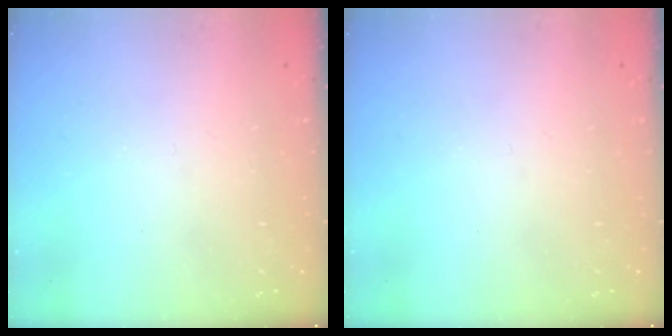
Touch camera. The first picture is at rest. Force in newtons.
{"total": 0.0}